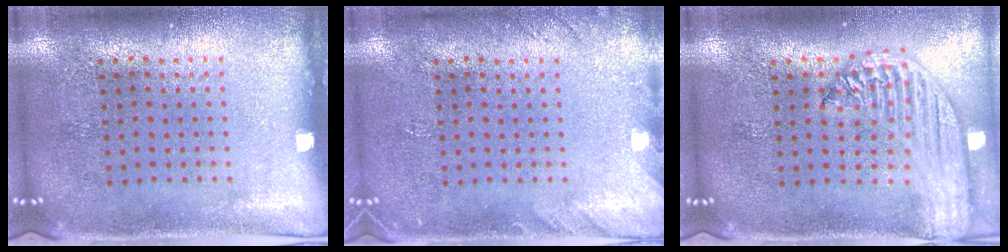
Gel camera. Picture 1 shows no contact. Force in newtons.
{"total": 1.4, "press": 1.4, "slide": 0.1}
{"total": 2.5, "press": 2.1, "slide": 1.3}